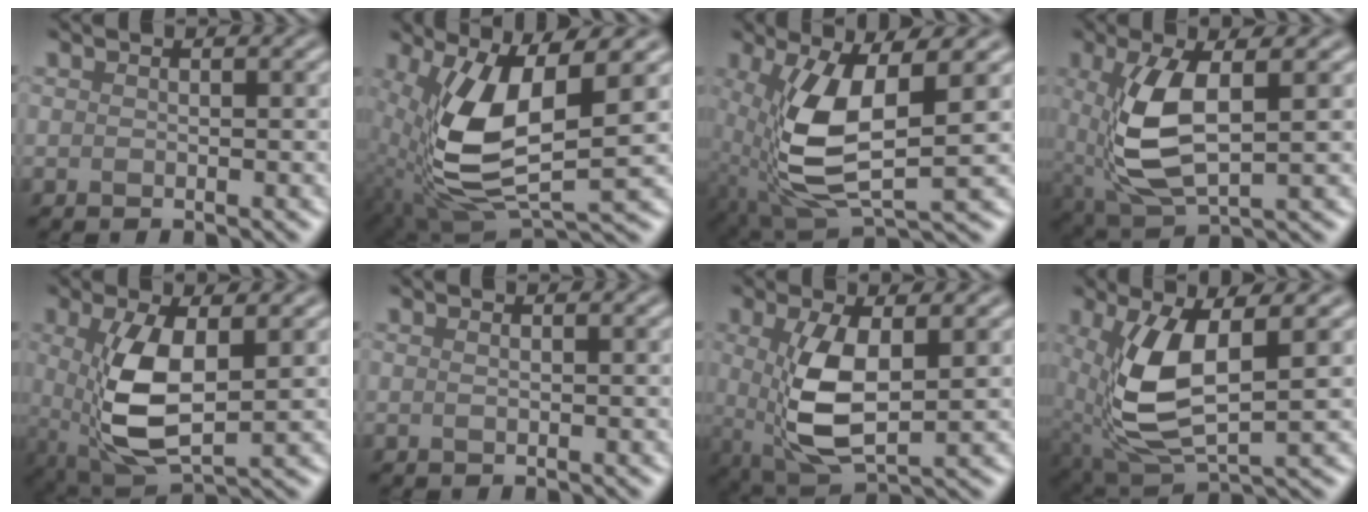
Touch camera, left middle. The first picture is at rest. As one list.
[{"total": 10.8, "force": [0.9, 4.4, 9.8], "torque": [-0.212, -0.017, 0.021]}, {"total": 8.9, "force": [0.4, 3.6, 8.2], "torque": [-0.189, -0.016, 0.015]}, {"total": 6.7, "force": [0.4, 2.6, 6.1], "torque": [-0.142, -0.012, 0.016]}, {"total": 6.9, "force": [0.3, 2.7, 6.3], "torque": [-0.140, -0.014, 0.011]}, {"total": 0.7, "force": [0.3, 0.3, 0.5], "torque": [-0.001, -0.004, -0.001]}, {"total": 6.2, "force": [0.3, 2.3, 5.8], "torque": [-0.129, -0.015, 0.013]}, {"total": 8.3, "force": [1.0, 3.6, 7.4], "torque": [-0.175, -0.014, 0.026]}]